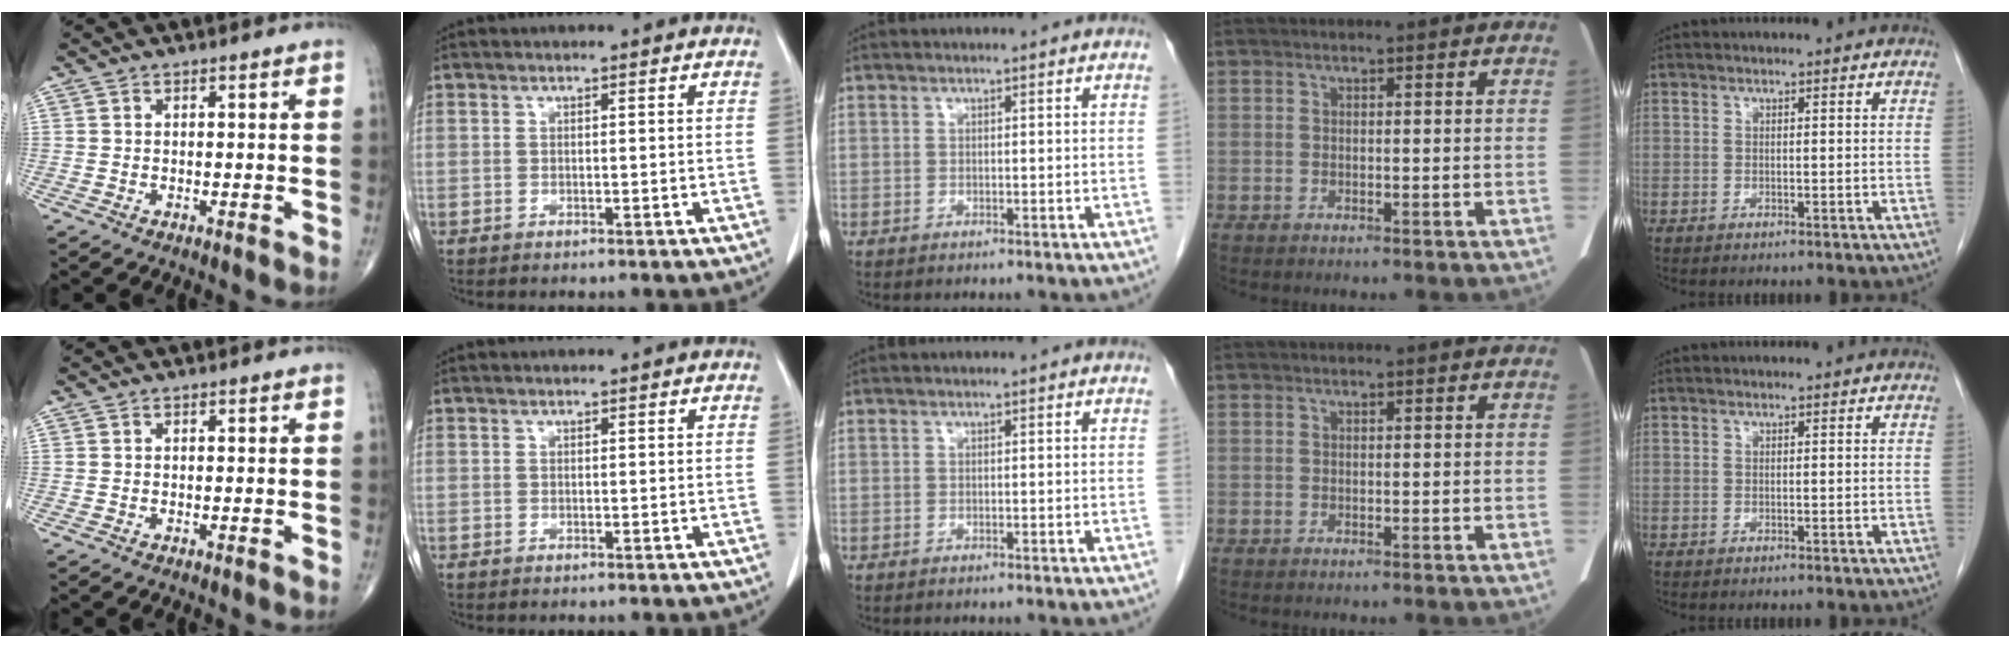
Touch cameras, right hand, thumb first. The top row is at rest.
{}